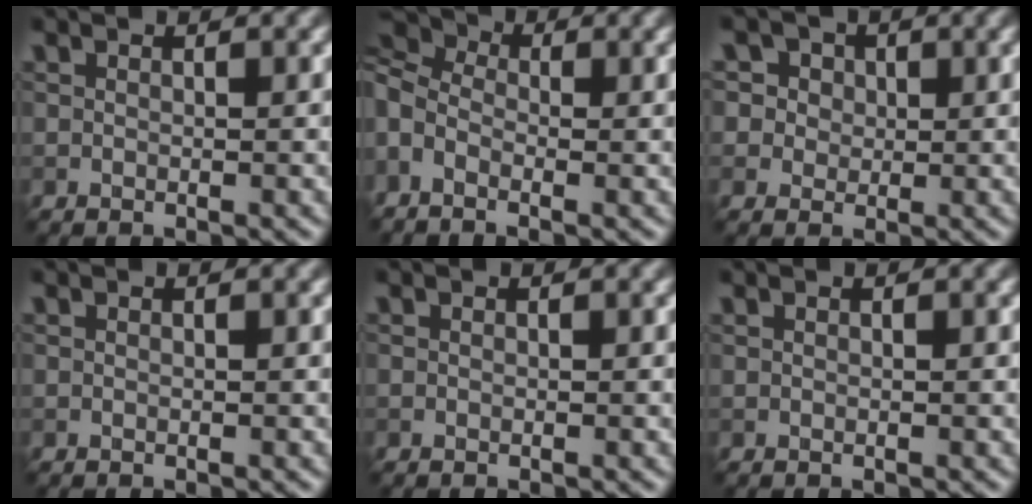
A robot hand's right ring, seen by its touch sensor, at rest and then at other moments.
{"total": 5.3, "force": [0.1, 3.4, 4.1], "torque": [-0.108, 0.015, -0.013]}
{"total": 6.4, "force": [3.2, 5.0, 2.6], "torque": [-0.034, 0.019, 0.028]}
{"total": 0.0}
{"total": 0.0}
{"total": 0.0}